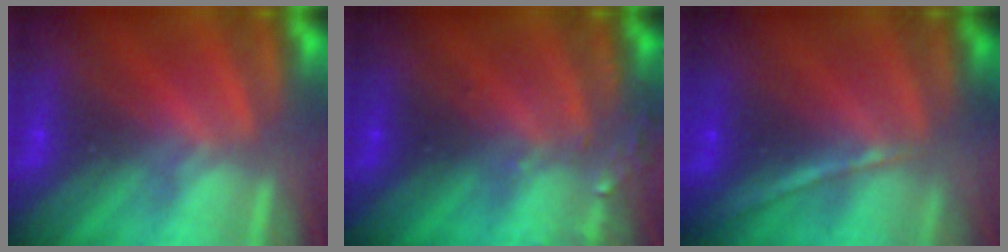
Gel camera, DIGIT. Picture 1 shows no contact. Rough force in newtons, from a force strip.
{"total": 3.3}
{"total": 1.3}